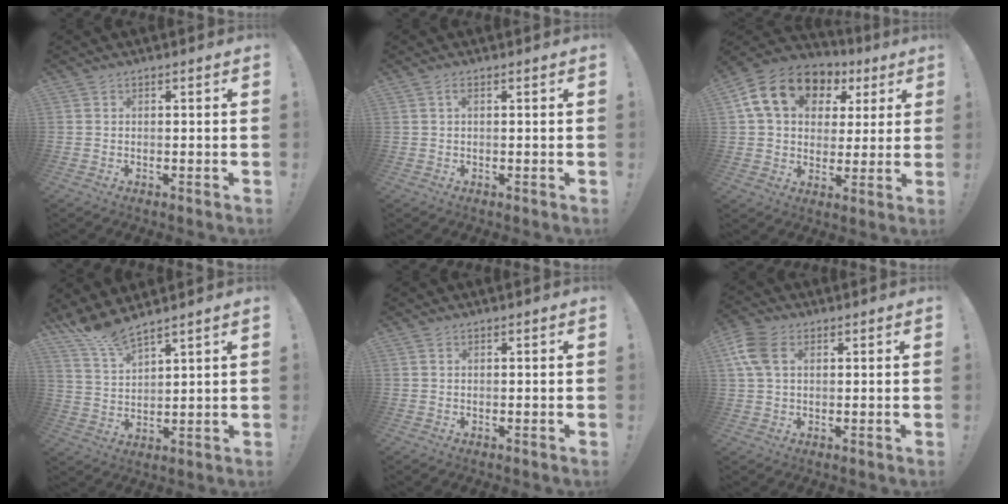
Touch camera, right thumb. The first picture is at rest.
{"total": 1.3, "force": [0.2, 0.2, 1.3], "torque": [-0.027, 0.002, 0.002]}
{"total": 17.9, "force": [7.3, 12.9, 10.1], "torque": [-0.163, -0.013, 0.140]}
{"total": 7.6, "force": [7.0, 0.9, 2.9], "torque": [-0.061, -0.047, 0.129]}
{"total": 0.0}
{"total": 8.6, "force": [2.7, 5.7, 5.9], "torque": [-0.122, 0.003, 0.052]}